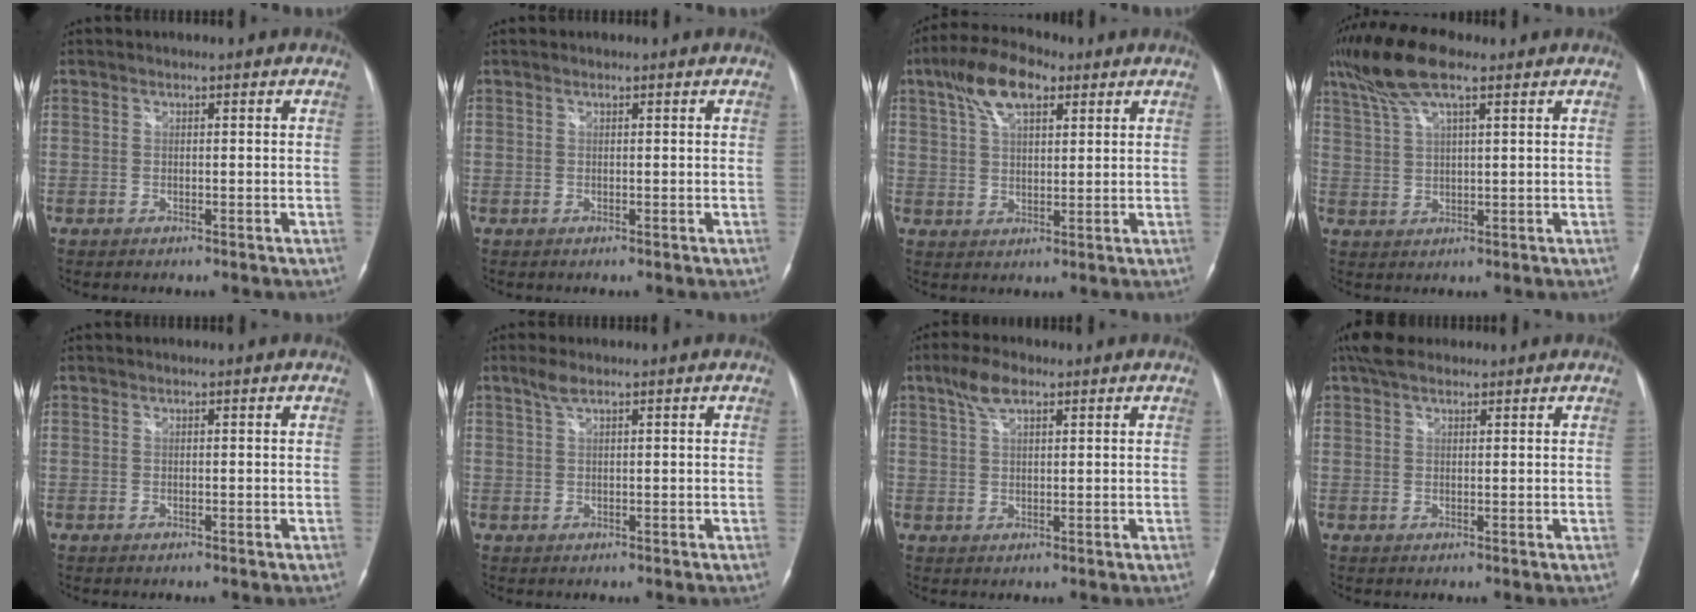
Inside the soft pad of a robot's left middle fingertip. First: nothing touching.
{"total": 0.0}
{"total": 9.2, "force": [5.0, 4.0, 6.7], "torque": [-0.132, 0.028, 0.091]}
{"total": 9.3, "force": [6.1, 2.1, 6.7], "torque": [-0.144, 0.027, 0.115]}
{"total": 0.0}
{"total": 1.8, "force": [1.2, 0.4, 1.2], "torque": [-0.029, 0.011, 0.028]}
{"total": 4.4, "force": [2.6, 1.7, 3.0], "torque": [-0.067, 0.015, 0.054]}
{"total": 4.6, "force": [3.5, 2.2, 2.2], "torque": [-0.045, 0.028, 0.064]}